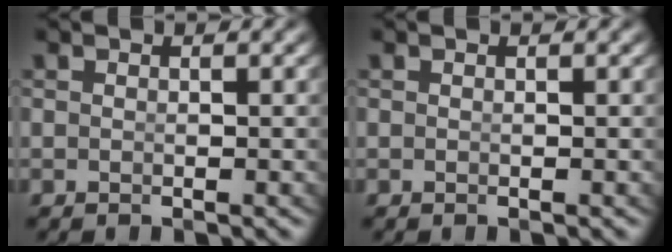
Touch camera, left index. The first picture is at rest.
{"total": 0.0}